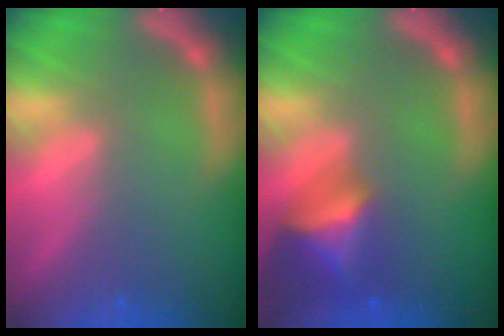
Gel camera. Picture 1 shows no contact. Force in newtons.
{"total": 5.5}